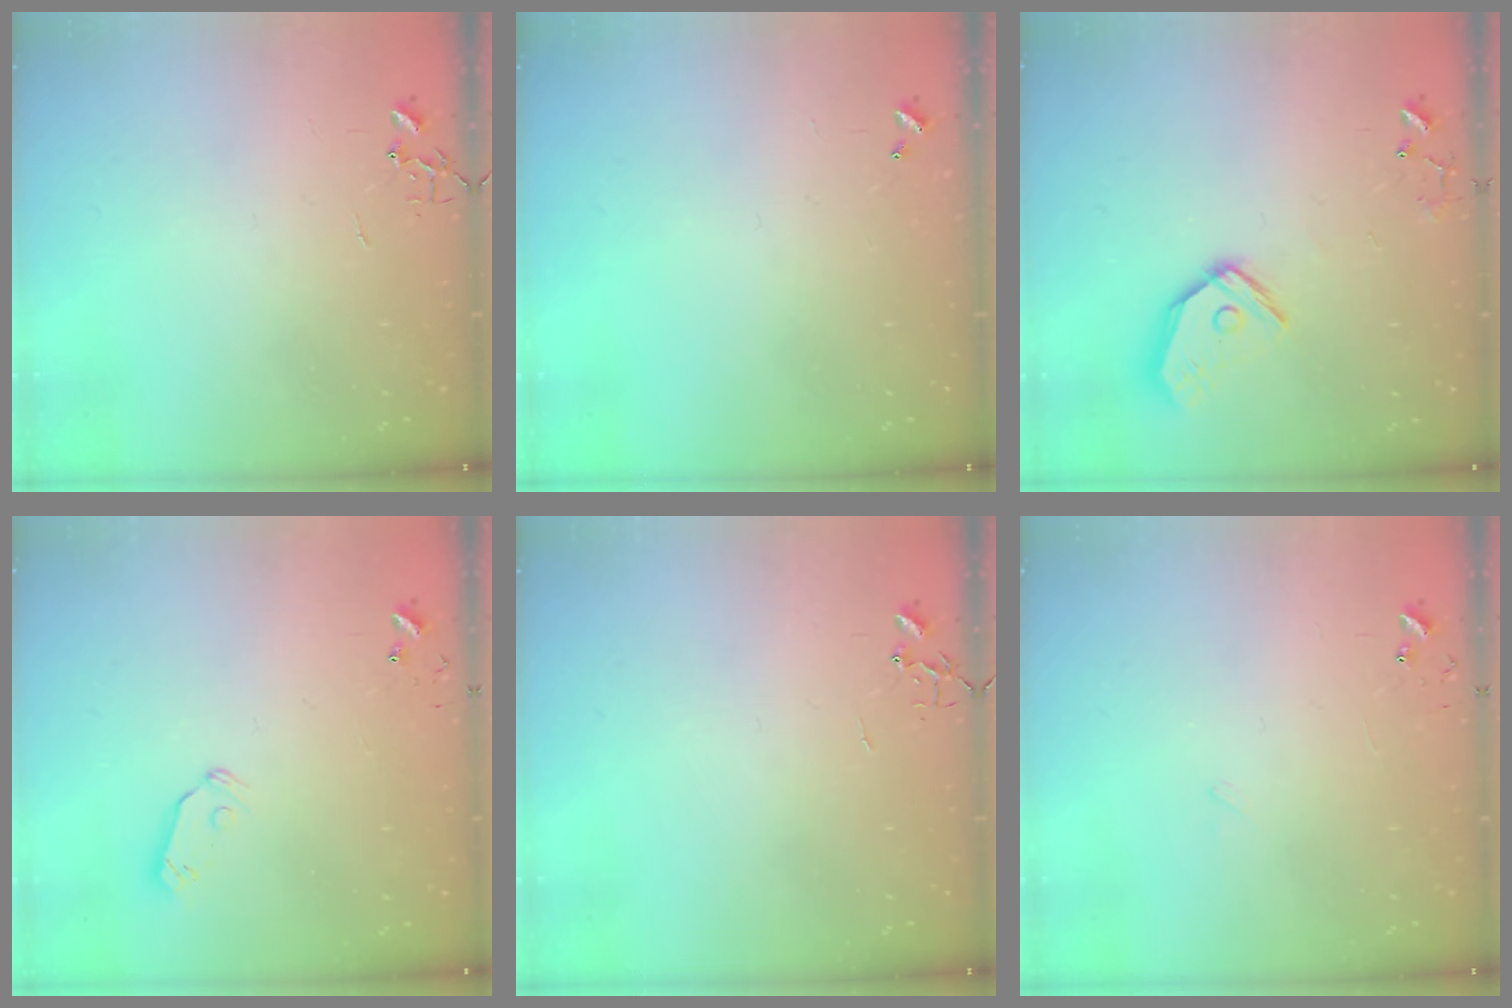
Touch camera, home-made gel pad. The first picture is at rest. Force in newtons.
{"total": 0.0}
{"total": 13.9, "press": 13.7, "slide": 2.3}
{"total": 4.6, "press": 4.6, "slide": 0.4}
{"total": 0.0}
{"total": 6.6, "press": 6.6, "slide": 0.5}